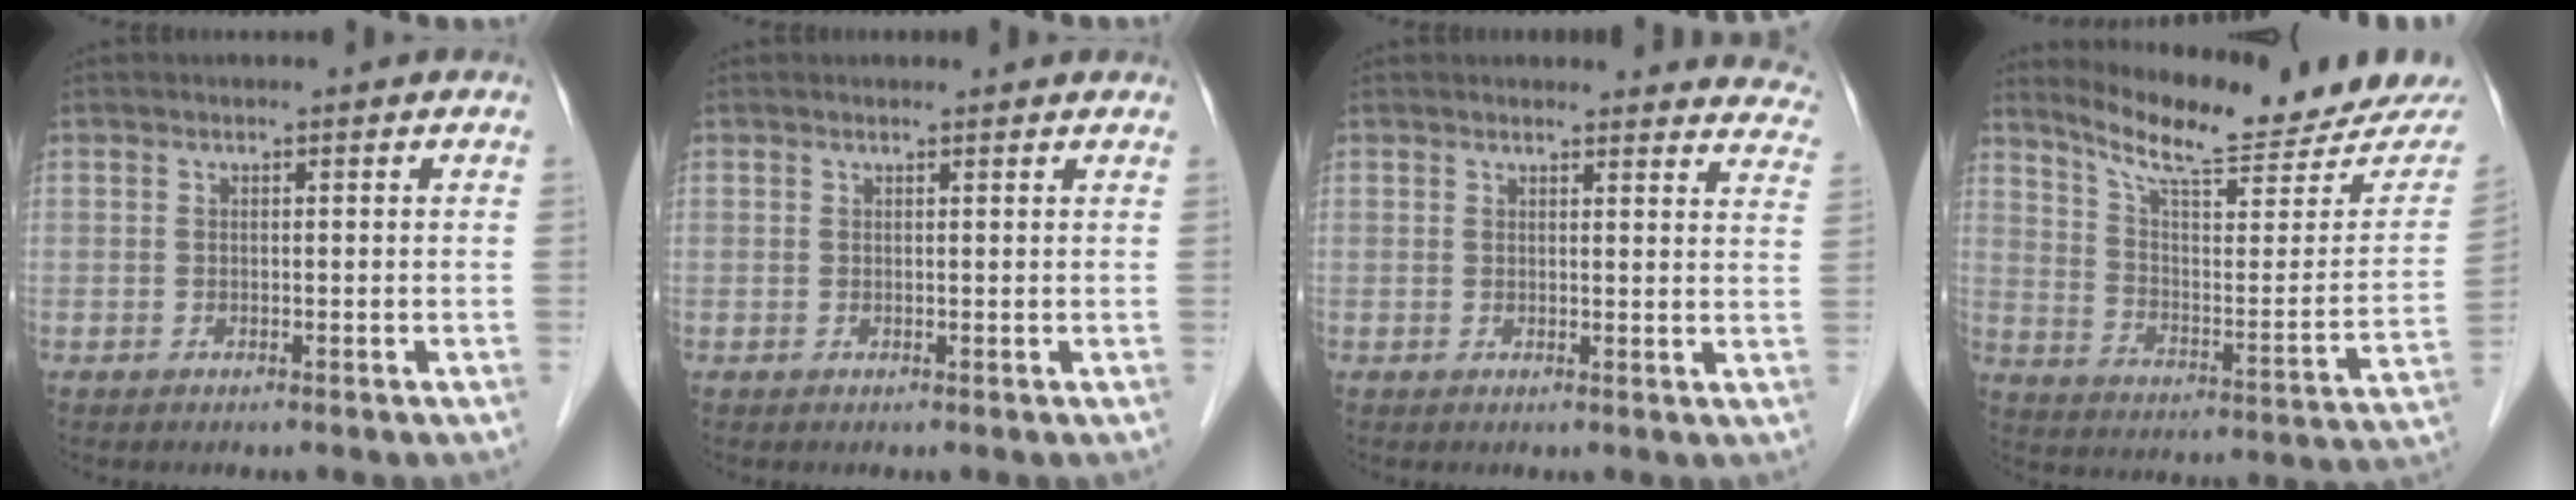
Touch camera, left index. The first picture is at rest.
{"total": 2.3, "force": [2.2, 0.6, 0.4], "torque": [-0.003, 0.010, 0.024]}
{"total": 15.4, "force": [14.9, 3.4, 2.2], "torque": [0.017, -0.052, 0.132]}
{"total": 18.6, "force": [17.3, 1.4, 6.9], "torque": [-0.111, -0.071, 0.247]}